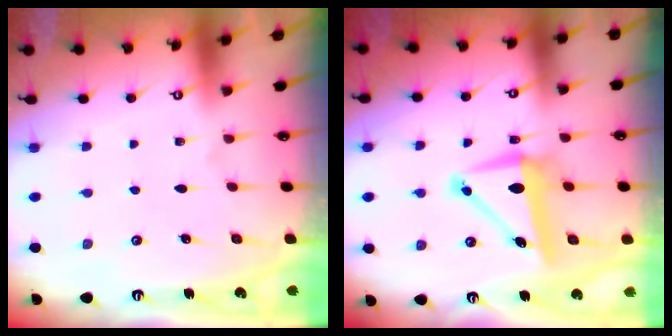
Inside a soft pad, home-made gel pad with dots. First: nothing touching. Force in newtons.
{"total": 9.7, "press": 9.5, "slide": 1.9}